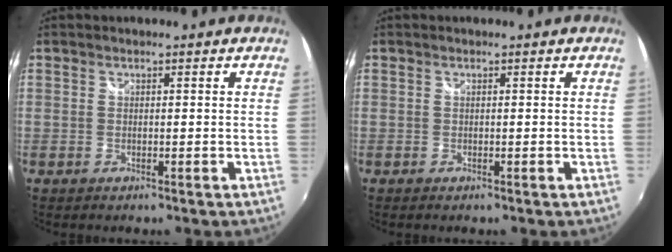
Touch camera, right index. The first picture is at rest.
{"total": 0.0}